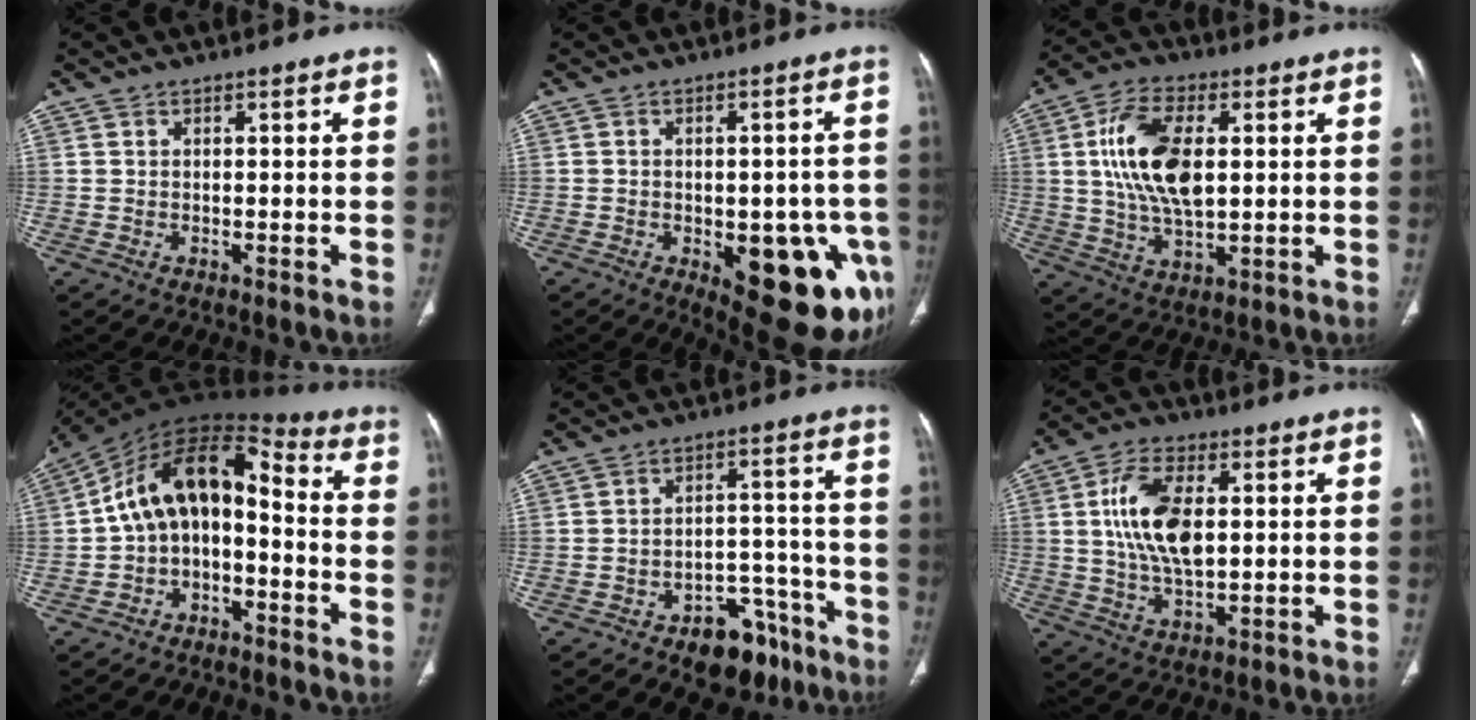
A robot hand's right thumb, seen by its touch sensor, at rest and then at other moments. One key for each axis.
{"total": 18.8, "fx": -6.8, "fy": 8.5, "fz": 15.3, "tx": -0.130, "ty": 0.013, "tz": -0.065}
{"total": 14.9, "fx": 2.4, "fy": 7.7, "fz": 12.5, "tx": -0.238, "ty": -0.001, "tz": 0.047}
{"total": 13.8, "fx": -2.3, "fy": 8.5, "fz": 10.6, "tx": -0.160, "ty": 0.085, "tz": -0.048}
{"total": 11.6, "fx": -7.8, "fy": 6.5, "fz": 5.5, "tx": -0.037, "ty": 0.074, "tz": -0.109}
{"total": 12.9, "fx": 2.0, "fy": 6.6, "fz": 10.9, "tx": -0.204, "ty": -0.001, "tz": 0.039}